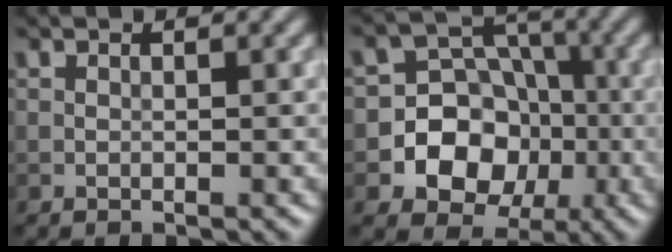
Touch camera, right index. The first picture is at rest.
{"total": 8.0, "force": [-2.1, 7.1, 3.0], "torque": [-0.027, 0.016, -0.067]}